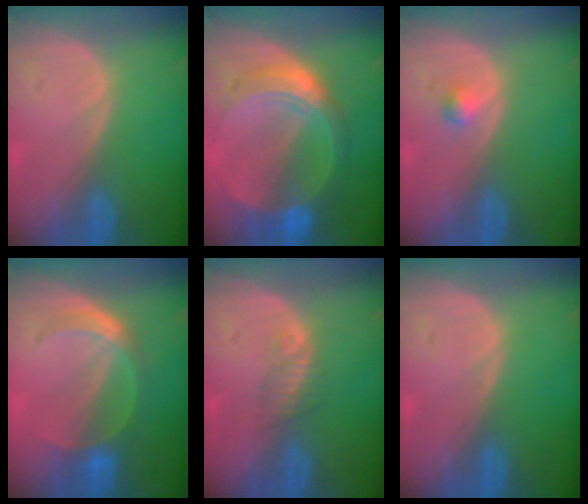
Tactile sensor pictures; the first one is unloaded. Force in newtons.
{"total": 8.7, "press": 8.7, "slide": 0.7}
{"total": 1.3, "press": 1.2, "slide": 0.1}
{"total": 5.1, "press": 5.0, "slide": 0.8}
{"total": 2.2, "press": 1.9, "slide": 1.0}
{"total": 0.0}